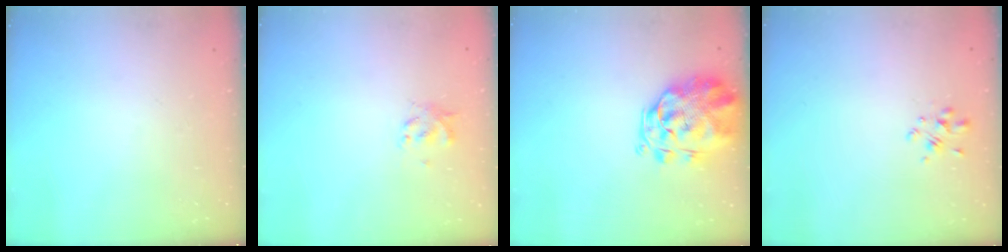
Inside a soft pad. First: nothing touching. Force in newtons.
{"total": 2.8, "press": 2.8, "slide": 0.6}
{"total": 3.4, "press": 3.0, "slide": 1.6}
{"total": 2.4, "press": 2.2, "slide": 0.9}